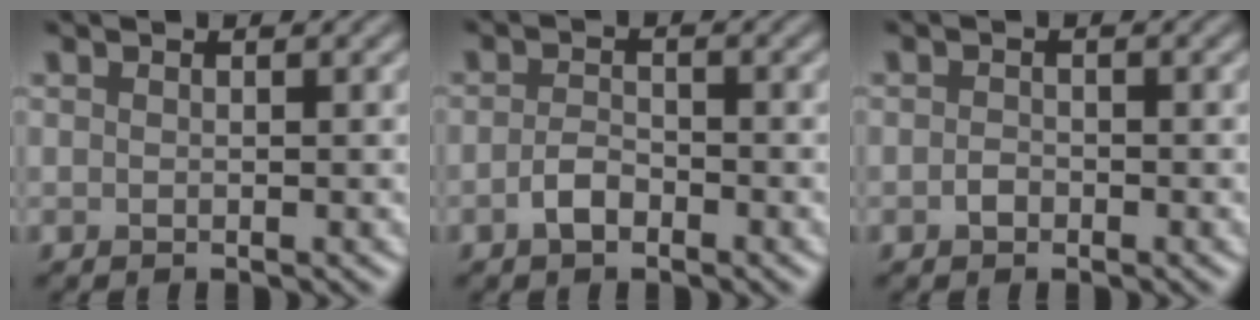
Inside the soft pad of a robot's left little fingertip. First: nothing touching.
{"total": 1.9, "force": [-1.2, 1.0, 1.2], "torque": [-0.024, 0.004, -0.027]}
{"total": 1.0, "force": [-0.6, 0.7, 0.4], "torque": [-0.008, -0.001, -0.015]}